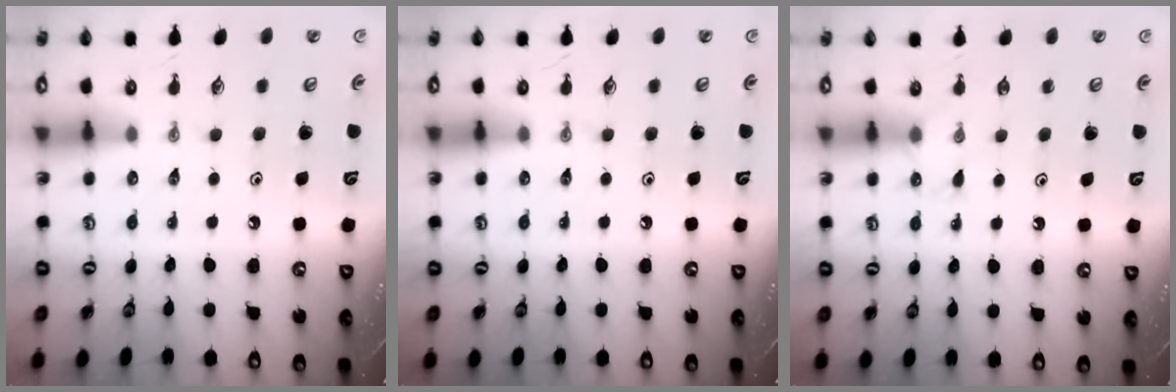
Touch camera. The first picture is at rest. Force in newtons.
{"total": 0.0}
{"total": 4.6, "press": 4.6, "slide": 0.5}